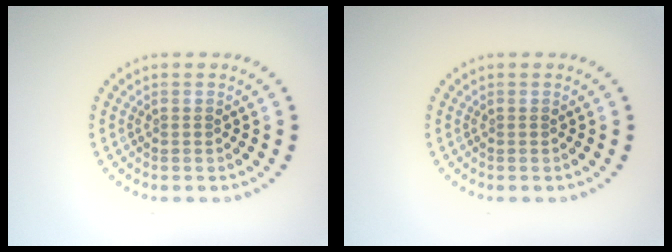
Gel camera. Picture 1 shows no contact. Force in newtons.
{"total": 0.0}